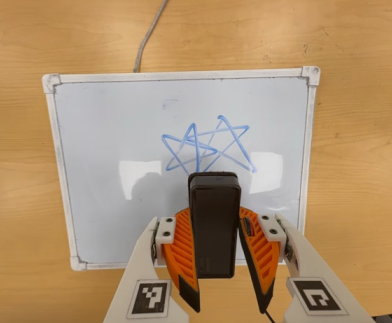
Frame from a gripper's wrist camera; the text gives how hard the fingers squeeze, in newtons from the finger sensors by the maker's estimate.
{"total": 7.9, "left": 6.0, "right": 9.8}